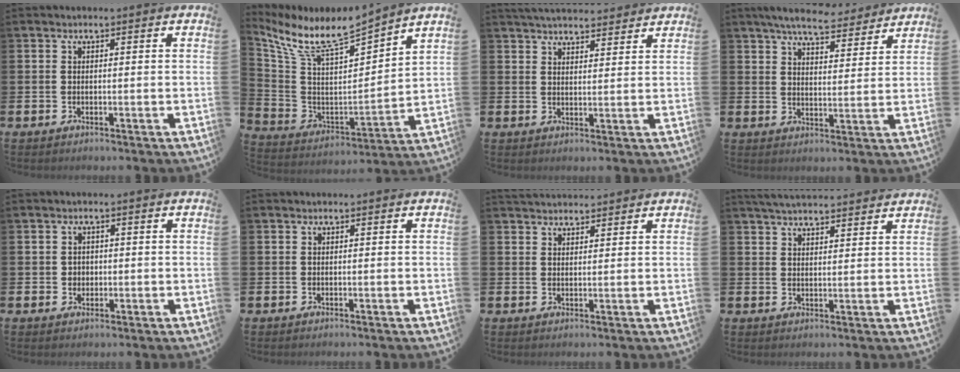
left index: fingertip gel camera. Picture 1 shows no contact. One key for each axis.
{"total": 8.7, "fx": 8.0, "fy": 1.1, "fz": 3.3, "tx": -0.106, "ty": -0.063, "tz": 0.133}
{"total": 4.1, "fx": 4.1, "fy": 0.6, "fz": 0.3, "tx": -0.015, "ty": -0.017, "tz": 0.074}
{"total": 6.8, "fx": 6.4, "fy": 1.2, "fz": 1.9, "tx": -0.048, "ty": -0.036, "tz": 0.112}
{"total": 1.6, "fx": 0.3, "fy": 1.5, "fz": 0.4, "tx": 0.010, "ty": 0.001, "tz": -0.001}
{"total": 0.0}
{"total": 2.6, "fx": 2.5, "fy": 0.6, "fz": 0.1, "tx": 0.002, "ty": -0.011, "tz": 0.045}
{"total": 4.1, "fx": 4.0, "fy": 0.4, "fz": 0.8, "tx": -0.021, "ty": -0.015, "tz": 0.074}